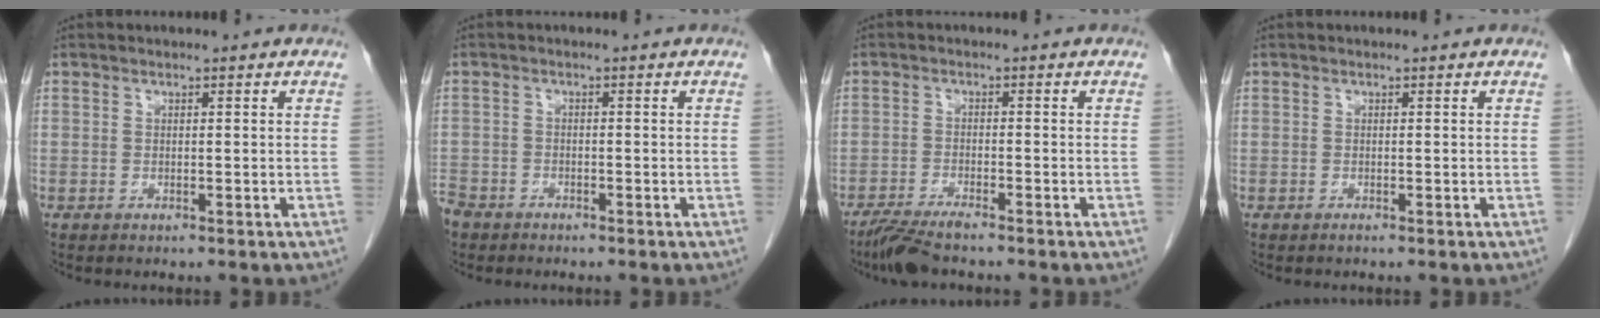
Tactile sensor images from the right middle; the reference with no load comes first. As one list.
[{"total": 4.8, "force": [-3.8, 2.5, 1.2], "torque": [-0.030, -0.005, -0.073]}, {"total": 4.7, "force": [-3.9, 0.2, 2.5], "torque": [-0.050, -0.015, -0.075]}, {"total": 0.0}]